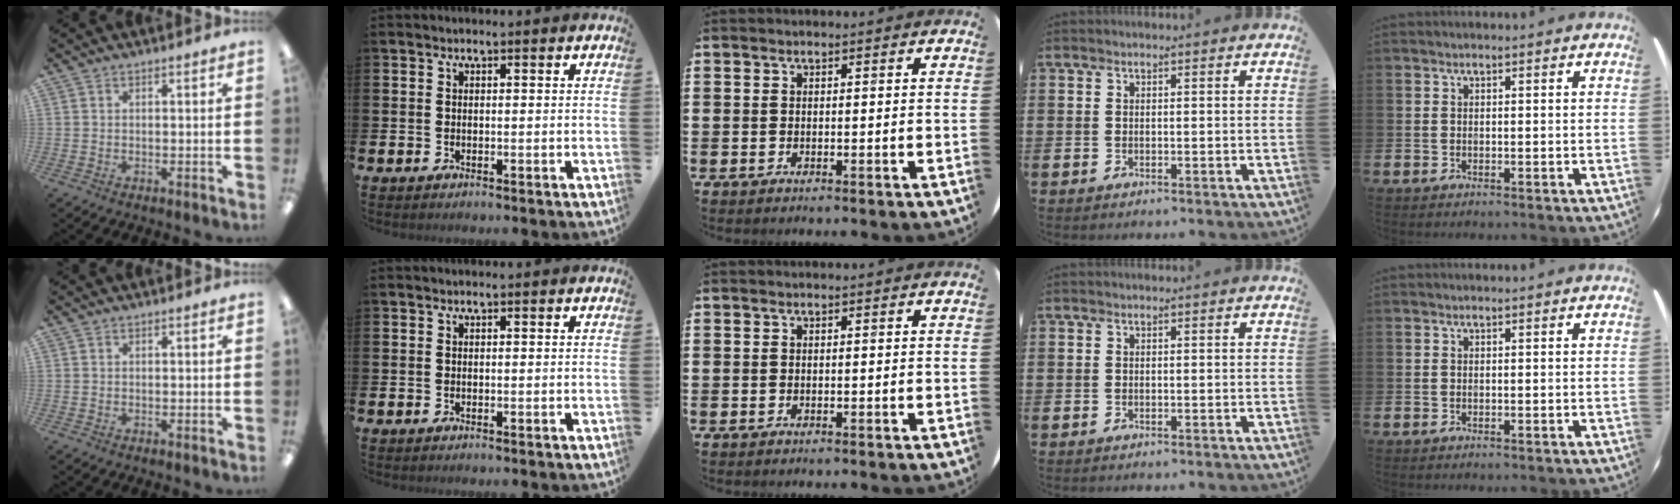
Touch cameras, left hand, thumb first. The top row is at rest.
{}